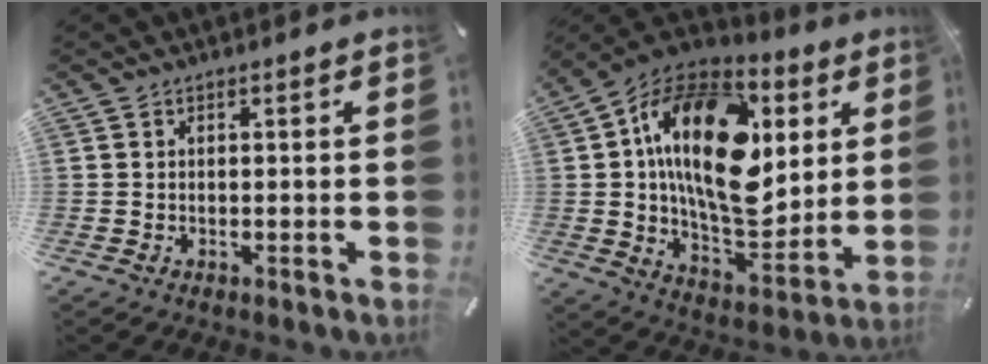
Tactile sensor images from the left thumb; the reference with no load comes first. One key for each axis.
{"total": 25.3, "fx": 5.7, "fy": 15.2, "fz": 19.4, "tx": -0.344, "ty": -0.020, "tz": 0.094}